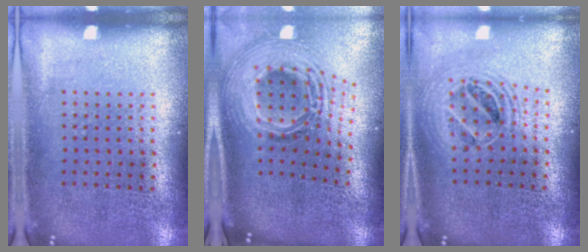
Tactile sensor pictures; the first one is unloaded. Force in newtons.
{"total": 3.0, "press": 2.0, "slide": 2.2}
{"total": 1.8, "press": 1.5, "slide": 1.0}